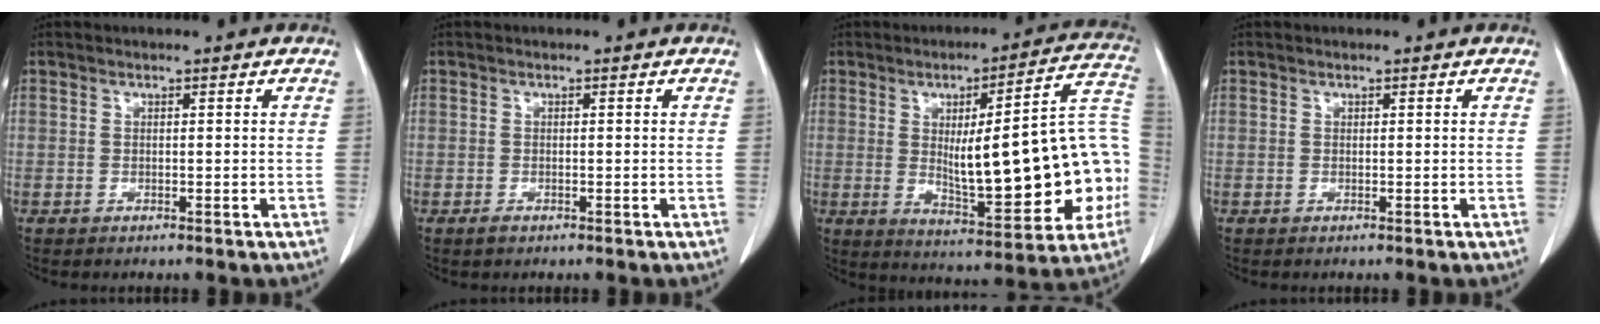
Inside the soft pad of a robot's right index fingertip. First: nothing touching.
{"total": 0.8, "force": [-0.5, 0.5, 0.4], "torque": [-0.009, -0.001, -0.009]}
{"total": 22.9, "force": [-1.3, 5.1, 22.3], "torque": [-0.241, 0.032, 0.003]}
{"total": 0.0}